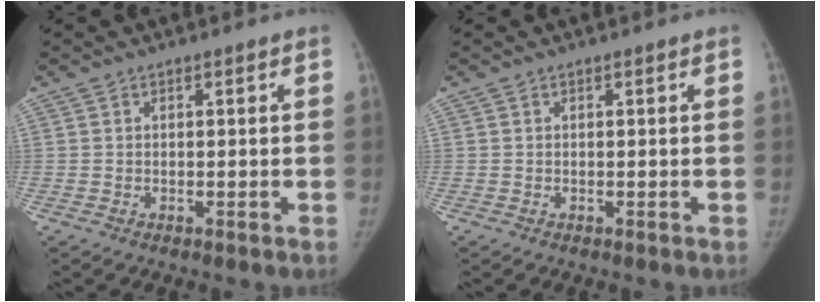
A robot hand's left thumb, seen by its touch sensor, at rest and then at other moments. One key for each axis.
{"total": 0.0}